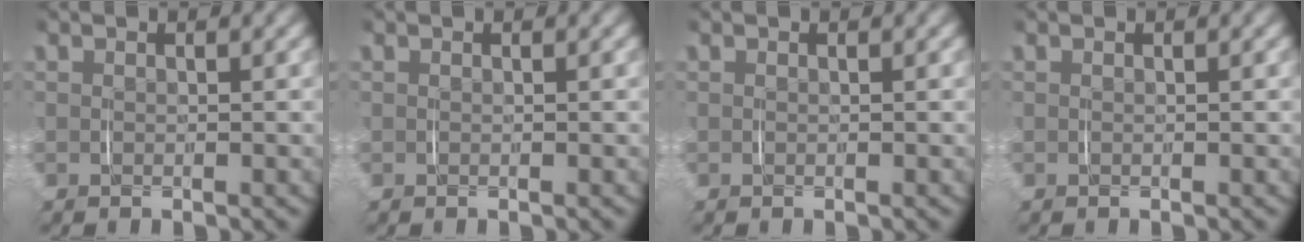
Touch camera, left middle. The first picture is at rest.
{"total": 0.0}
{"total": 0.0}
{"total": 0.0}